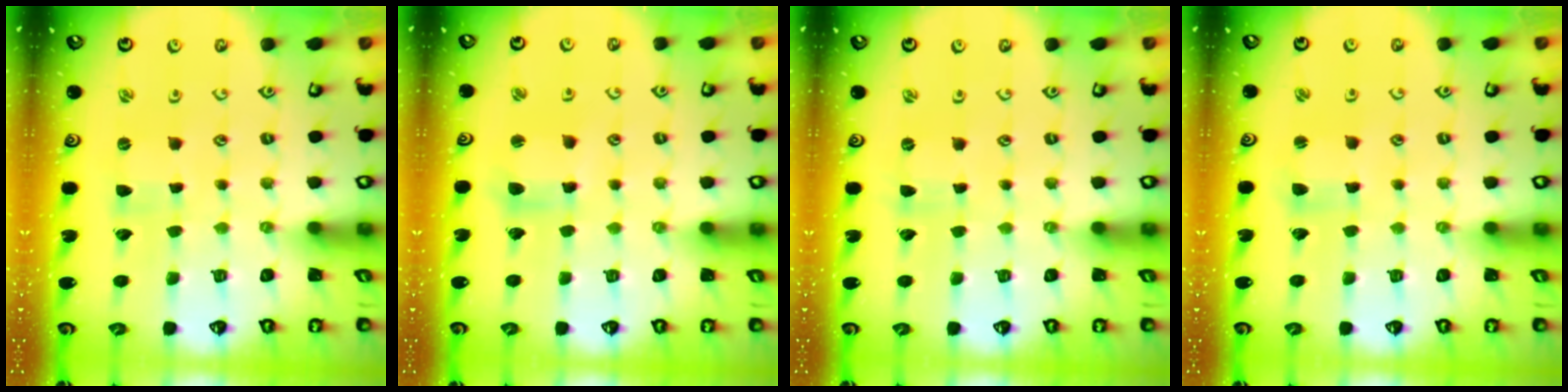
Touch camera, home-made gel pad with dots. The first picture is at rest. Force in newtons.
{"total": 5.4, "press": 5.3, "slide": 0.7}
{"total": 0.0}
{"total": 2.5, "press": 2.5, "slide": 0.3}